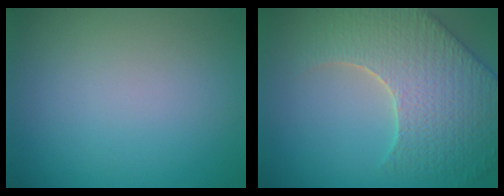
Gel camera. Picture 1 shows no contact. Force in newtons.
{"total": 7.8, "press": 6.2, "slide": 4.8}